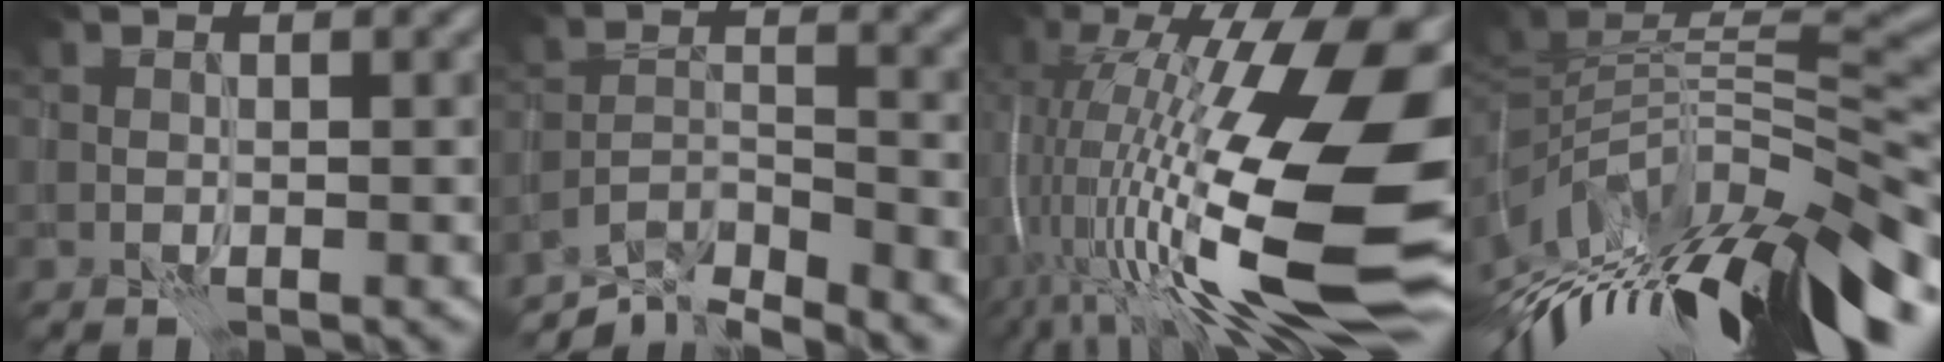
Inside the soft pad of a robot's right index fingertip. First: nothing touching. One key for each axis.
{"total": 5.9, "fx": -5.5, "fy": 1.2, "fz": 1.8, "tx": -0.027, "ty": -0.006, "tz": -0.096}
{"total": 20.6, "fx": -2.2, "fy": 7.1, "fz": 19.2, "tx": -0.340, "ty": 0.007, "tz": -0.043}
{"total": 14.0, "fx": -4.8, "fy": 4.7, "fz": 12.3, "tx": -0.209, "ty": 0.008, "tz": -0.066}